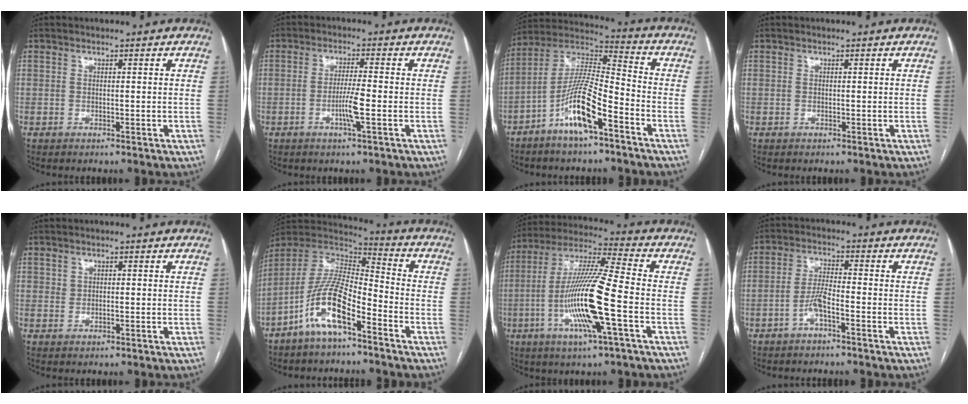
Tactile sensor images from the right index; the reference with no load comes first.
{"total": 4.3, "force": [-1.3, -0.2, 4.1], "torque": [-0.079, -0.006, -0.026]}
{"total": 12.5, "force": [-6.5, 2.1, 10.5], "torque": [-0.208, 0.004, -0.126]}
{"total": 0.0}
{"total": 0.8, "force": [0.4, 0.6, 0.4], "torque": [-0.004, 0.000, 0.006]}
{"total": 12.7, "force": [-7.0, 3.3, 10.1], "torque": [-0.207, 0.008, -0.133]}
{"total": 16.0, "force": [-4.3, 0.3, 15.4], "torque": [-0.309, -0.007, -0.086]}
{"total": 3.8, "force": [-2.0, 0.5, 3.2], "torque": [-0.068, 0.010, -0.040]}